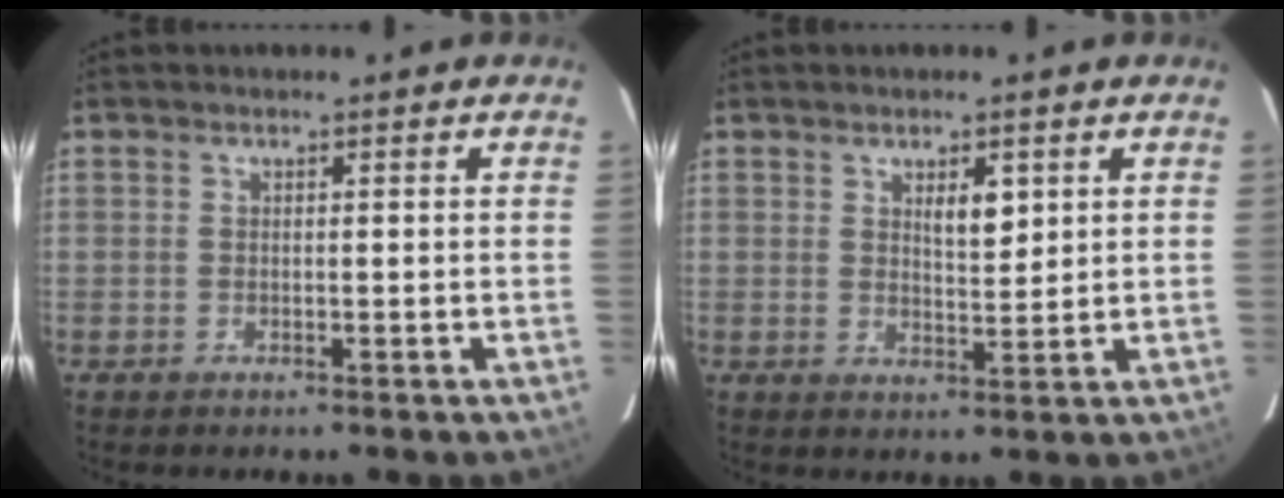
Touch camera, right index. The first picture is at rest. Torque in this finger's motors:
{"motor_torque": [0.21, 0.04, 0.12, 0.03]}